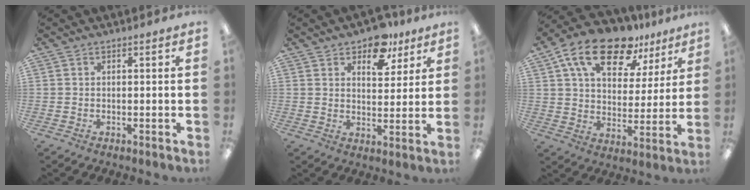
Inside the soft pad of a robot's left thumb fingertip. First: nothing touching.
{"total": 10.0, "force": [7.1, 5.4, 4.5], "torque": [-0.054, -0.035, 0.125]}
{"total": 18.1, "force": [12.0, 9.1, 10.0], "torque": [-0.177, -0.057, 0.212]}